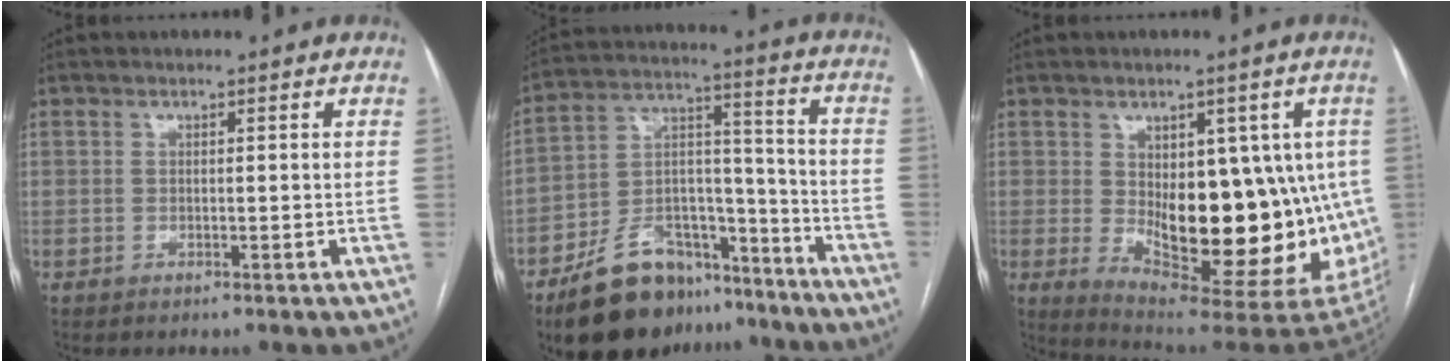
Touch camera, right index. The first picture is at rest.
{"total": 17.2, "force": [-12.8, 8.3, 7.9], "torque": [-0.129, 0.044, -0.210]}
{"total": 20.7, "force": [-1.8, 8.7, 18.7], "torque": [-0.200, 0.002, 0.003]}